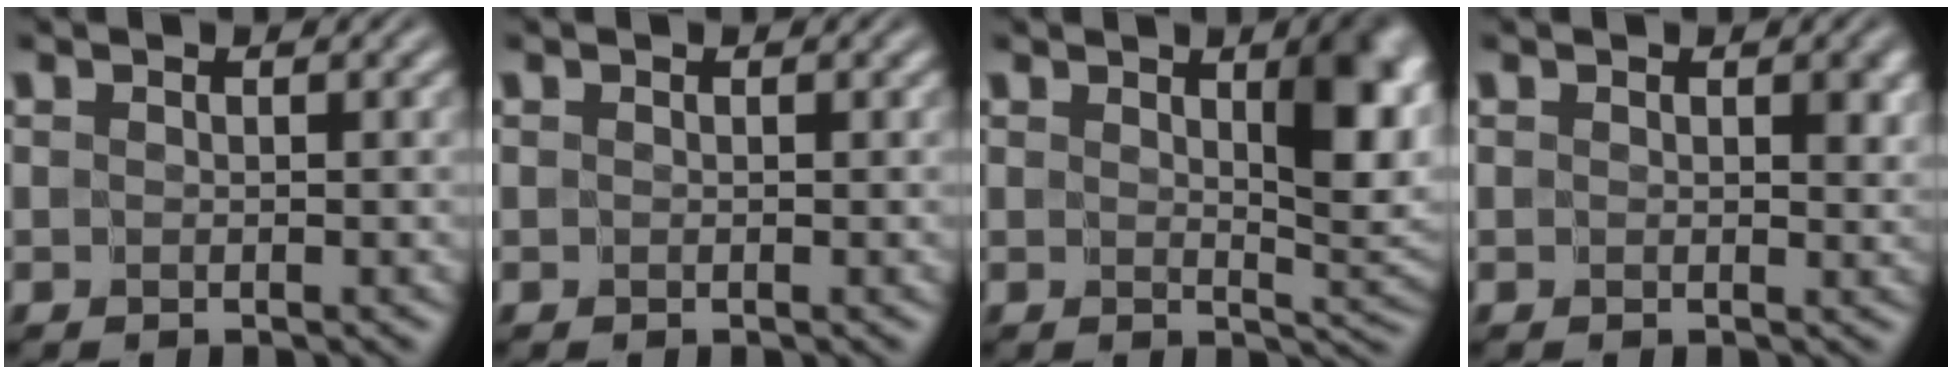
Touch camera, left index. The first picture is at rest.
{"total": 0.0}
{"total": 5.8, "force": [2.0, 1.8, 5.1], "torque": [-0.061, -0.007, 0.038]}
{"total": 2.0, "force": [0.5, 1.1, 1.6], "torque": [-0.015, -0.003, 0.008]}